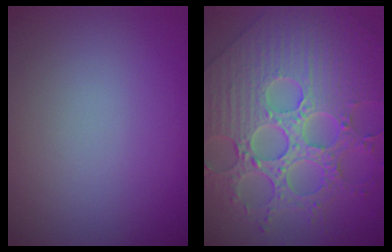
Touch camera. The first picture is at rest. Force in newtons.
{"total": 9.8, "press": 7.2, "slide": 6.7}